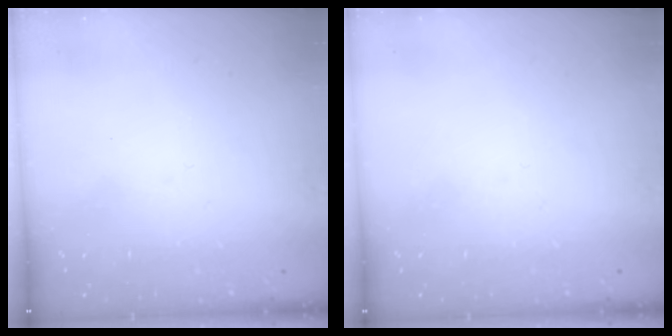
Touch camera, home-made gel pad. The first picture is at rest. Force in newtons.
{"total": 0.0}